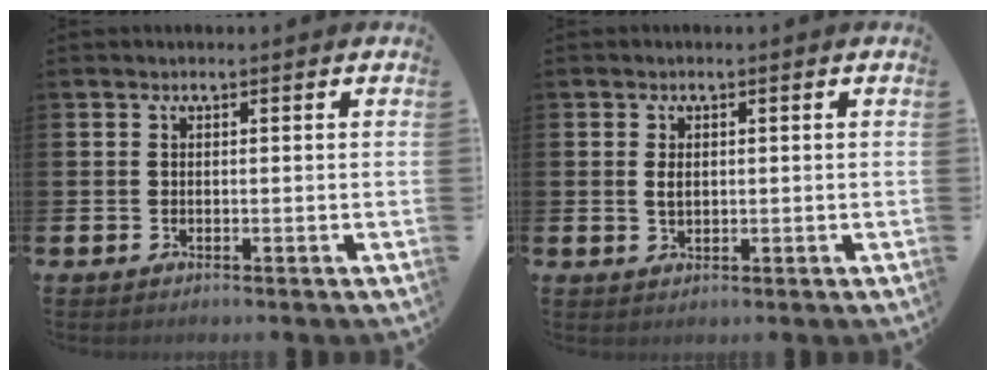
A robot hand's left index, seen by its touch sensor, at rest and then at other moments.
{"total": 1.6, "force": [0.5, 1.0, 1.2], "torque": [-0.013, 0.001, 0.005]}